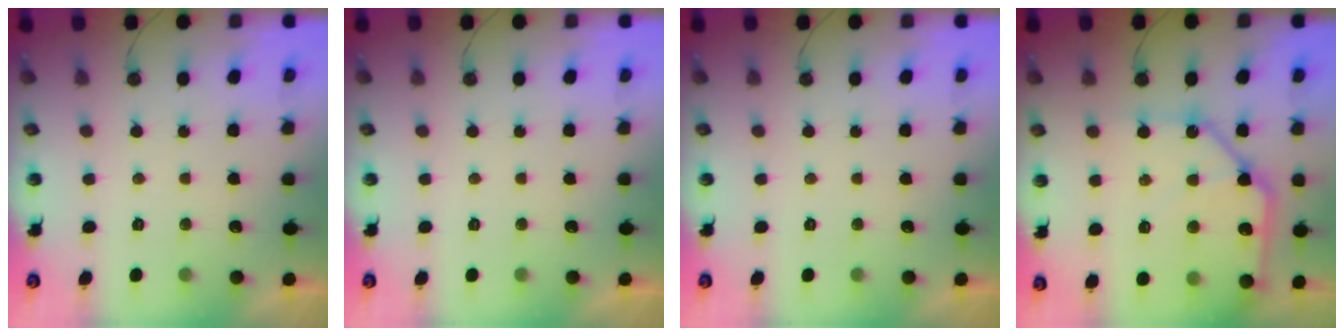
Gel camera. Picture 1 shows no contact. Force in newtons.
{"total": 0.0}
{"total": 0.0}
{"total": 17.7, "press": 17.6, "slide": 2.2}